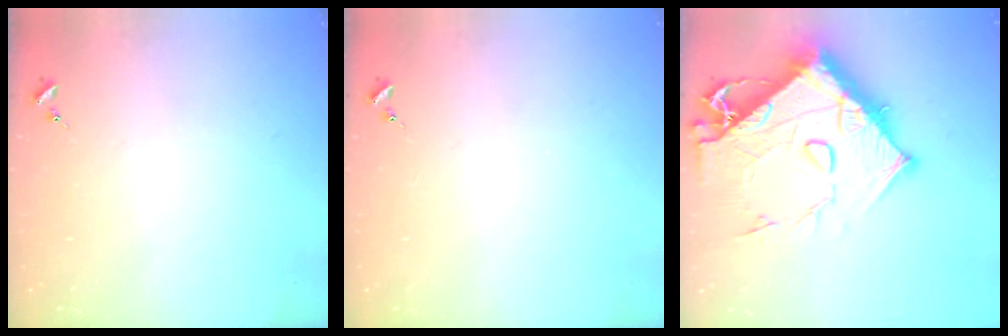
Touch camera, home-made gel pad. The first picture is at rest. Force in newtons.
{"total": 0.0}
{"total": 19.8, "press": 19.7, "slide": 2.0}